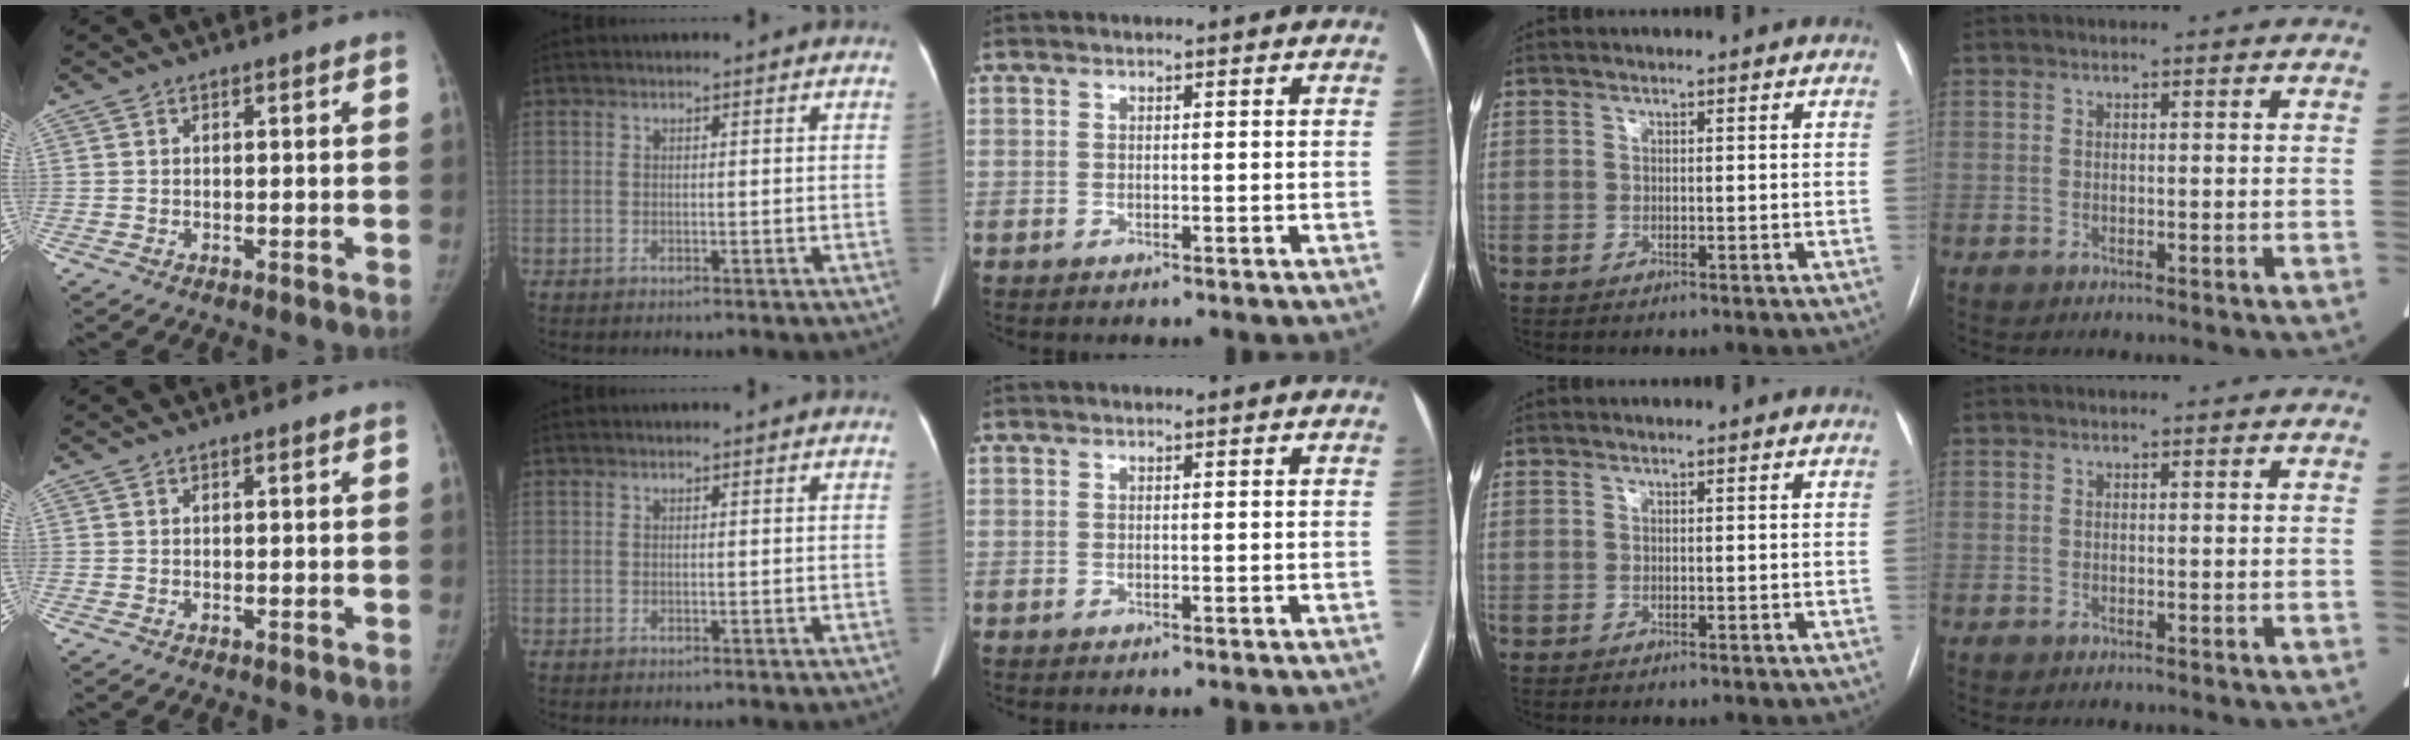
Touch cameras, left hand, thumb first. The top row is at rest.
{}